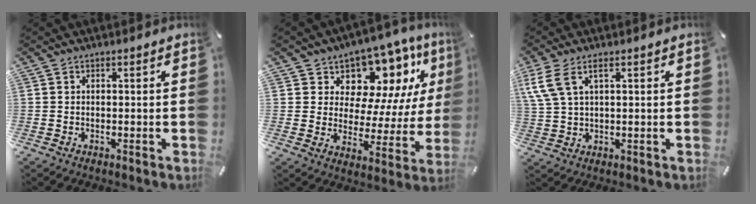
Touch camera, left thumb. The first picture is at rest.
{"total": 11.1, "force": [7.6, 7.4, 3.3], "torque": [-0.045, -0.083, 0.134]}
{"total": 6.2, "force": [2.7, 2.6, 4.8], "torque": [-0.121, -0.007, 0.046]}